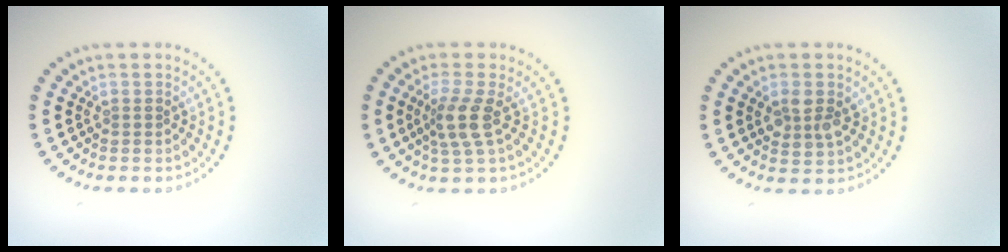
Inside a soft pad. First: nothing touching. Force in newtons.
{"total": 2.9, "press": 2.3, "slide": 1.8}
{"total": 2.5, "press": 2.5, "slide": 0.4}